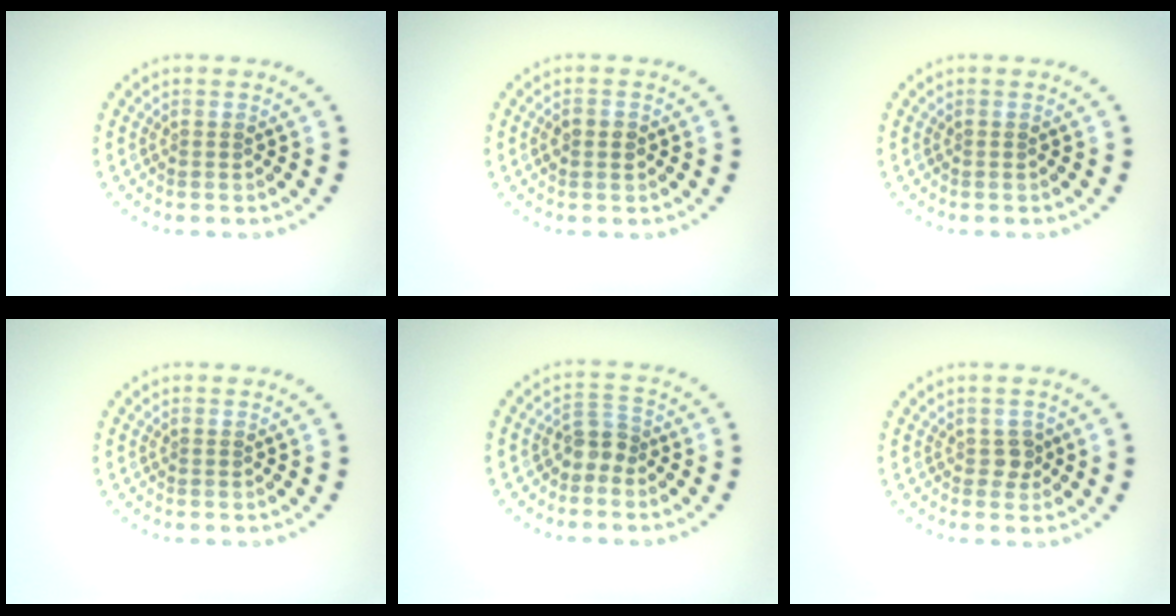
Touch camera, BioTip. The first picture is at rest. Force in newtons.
{"total": 1.7, "press": 1.7, "slide": 0.1}
{"total": 0.0}
{"total": 0.0}
{"total": 2.1, "press": 1.6, "slide": 1.4}
{"total": 1.2, "press": 1.0, "slide": 0.6}